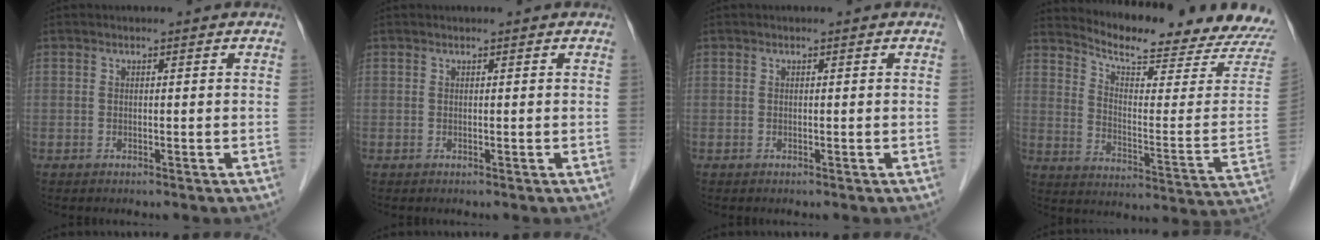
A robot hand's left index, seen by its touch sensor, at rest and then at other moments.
{"total": 0.0}
{"total": 0.0}
{"total": 19.8, "force": [19.1, -0.2, 5.3], "torque": [-0.096, -0.112, 0.241]}